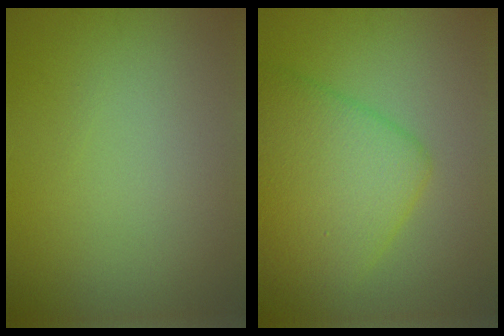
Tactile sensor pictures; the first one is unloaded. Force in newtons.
{"total": 7.0, "press": 7.0, "slide": 0.2}